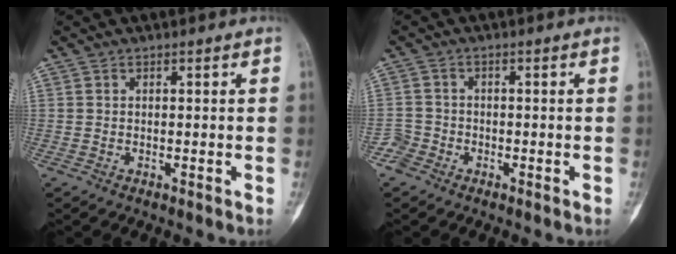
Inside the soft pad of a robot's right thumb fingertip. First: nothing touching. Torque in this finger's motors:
{"motor_torque": [0.66, -0.45, 0.26, -0.13, 0.01]}